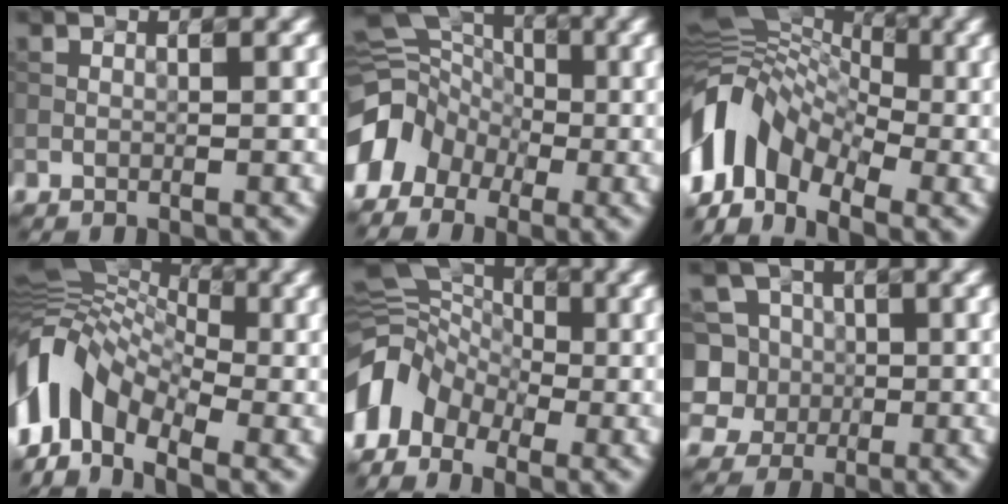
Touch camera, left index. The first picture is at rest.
{"total": 6.2, "force": [-2.4, 5.0, 2.8], "torque": [-0.032, 0.012, -0.050]}
{"total": 10.9, "force": [-3.3, 7.1, 7.6], "torque": [-0.145, 0.014, -0.083]}
{"total": 10.7, "force": [-3.0, 6.9, 7.6], "torque": [-0.145, 0.016, -0.078]}
{"total": 6.7, "force": [-2.7, 5.0, 3.5], "torque": [-0.061, 0.006, -0.074]}
{"total": 7.6, "force": [-0.4, 7.2, 2.3], "torque": [-0.049, 0.031, -0.027]}